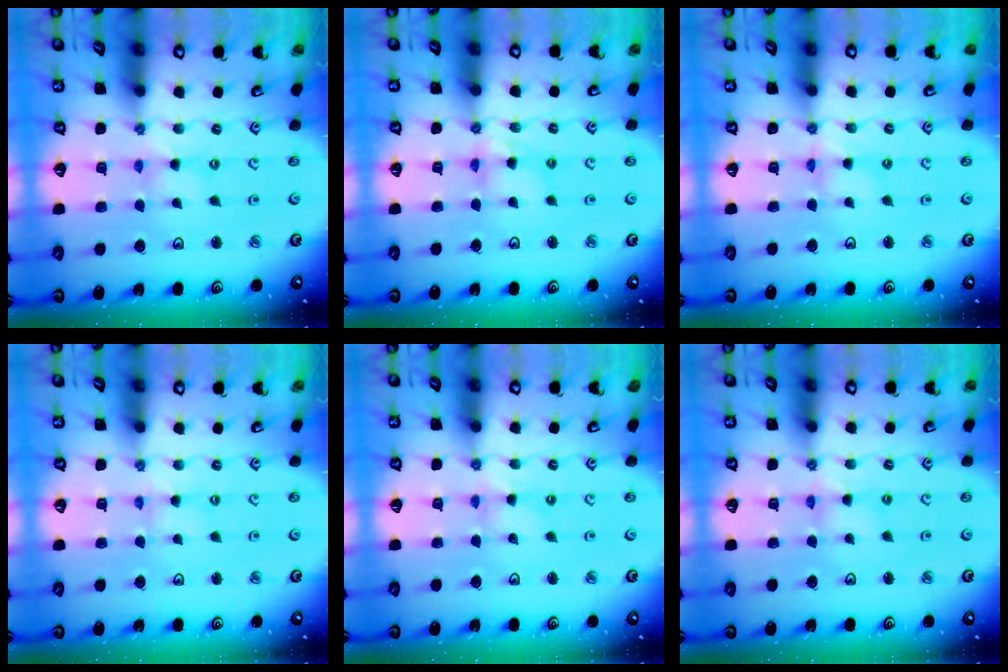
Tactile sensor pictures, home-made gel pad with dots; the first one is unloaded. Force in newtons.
{"total": 6.1, "press": 6.1, "slide": 0.5}
{"total": 2.6, "press": 2.6, "slide": 0.4}
{"total": 1.5, "press": 1.5, "slide": 0.3}
{"total": 1.2, "press": 1.2, "slide": 0.1}
{"total": 3.6, "press": 3.6, "slide": 0.4}